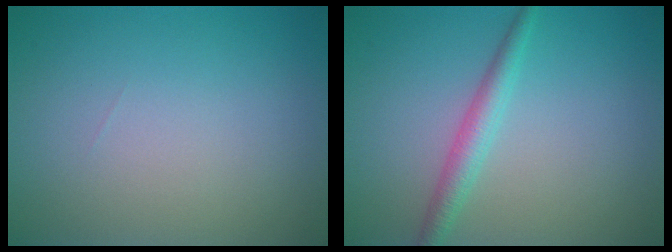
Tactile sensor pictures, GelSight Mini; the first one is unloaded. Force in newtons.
{"total": 2.4, "press": 2.4, "slide": 0.1}